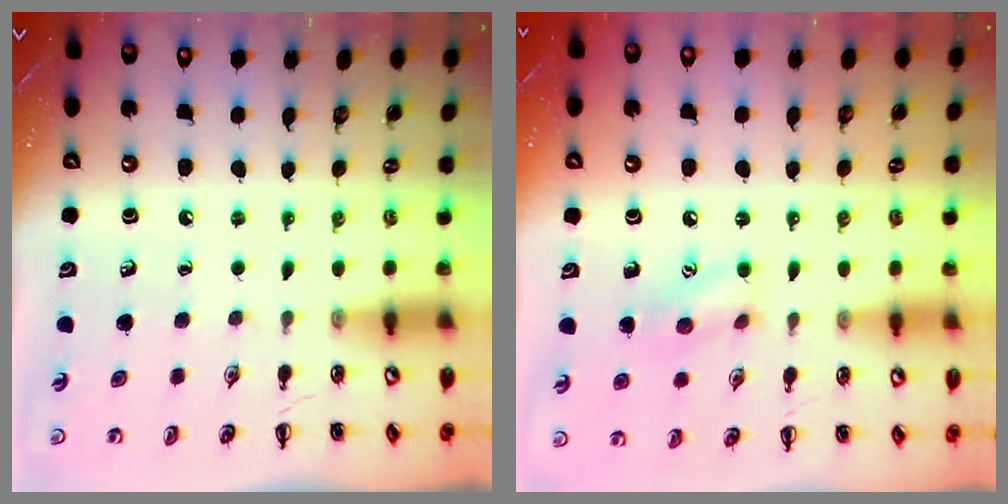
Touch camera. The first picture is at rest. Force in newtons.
{"total": 8.5, "press": 8.4, "slide": 0.7}